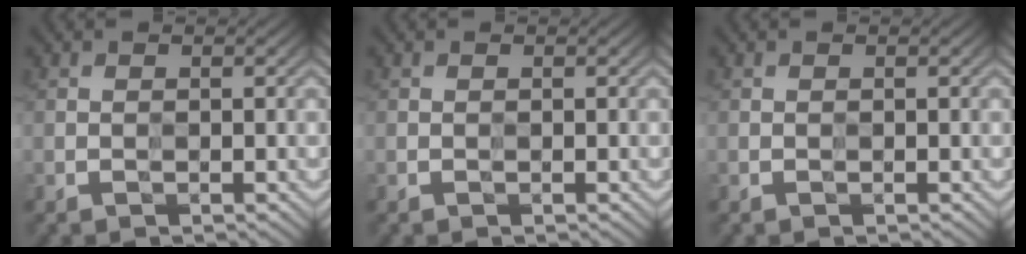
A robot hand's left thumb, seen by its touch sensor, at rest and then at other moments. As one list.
[{"total": 0.0}, {"total": 0.0}]